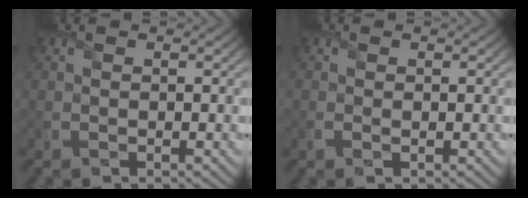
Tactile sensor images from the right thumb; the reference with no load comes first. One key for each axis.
{"total": 0.8, "fx": -0.1, "fy": 0.4, "fz": 0.7, "tx": -0.018, "ty": -0.003, "tz": -0.002}